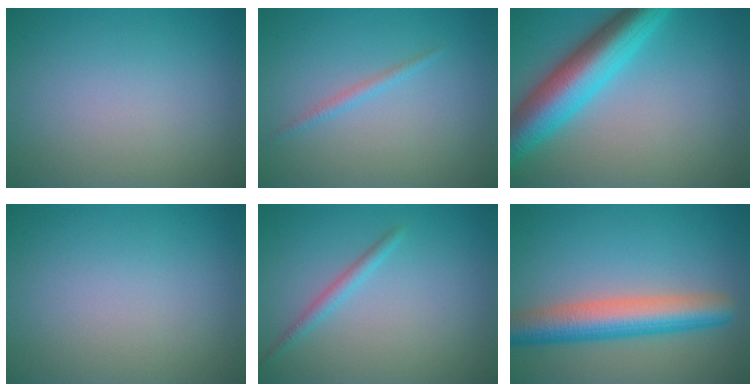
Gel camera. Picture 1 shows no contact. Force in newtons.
{"total": 1.0, "press": 1.0, "slide": 0.1}
{"total": 8.4, "press": 8.4, "slide": 0.2}
{"total": 0.0}
{"total": 1.4, "press": 1.4, "slide": 0.0}
{"total": 6.6, "press": 6.6, "slide": 0.1}